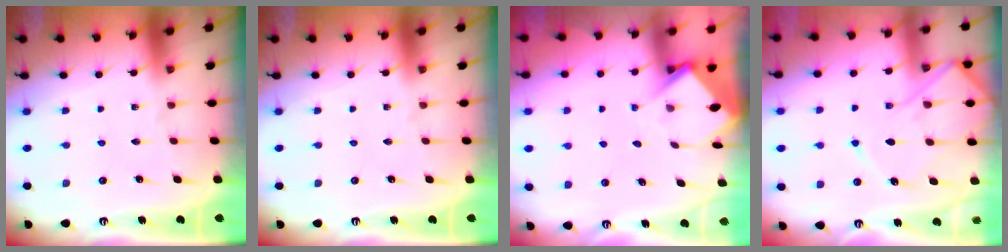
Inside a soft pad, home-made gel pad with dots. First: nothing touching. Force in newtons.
{"total": 0.0}
{"total": 4.0, "press": 4.0, "slide": 0.3}
{"total": 11.0, "press": 10.9, "slide": 1.2}